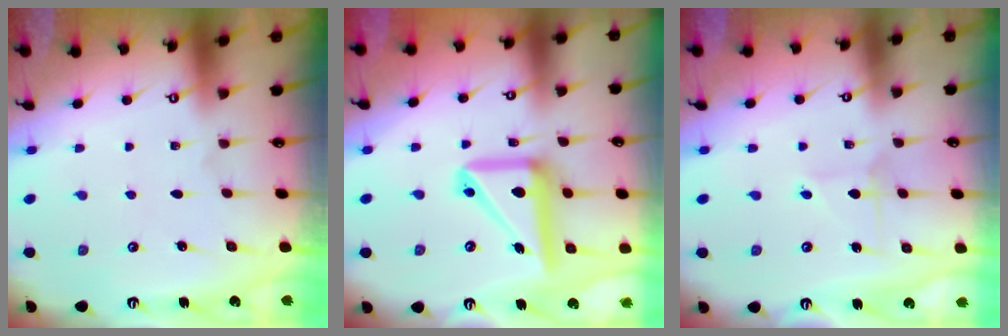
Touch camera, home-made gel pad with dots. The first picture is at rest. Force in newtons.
{"total": 17.3, "press": 17.2, "slide": 2.1}
{"total": 4.3, "press": 4.3, "slide": 0.4}